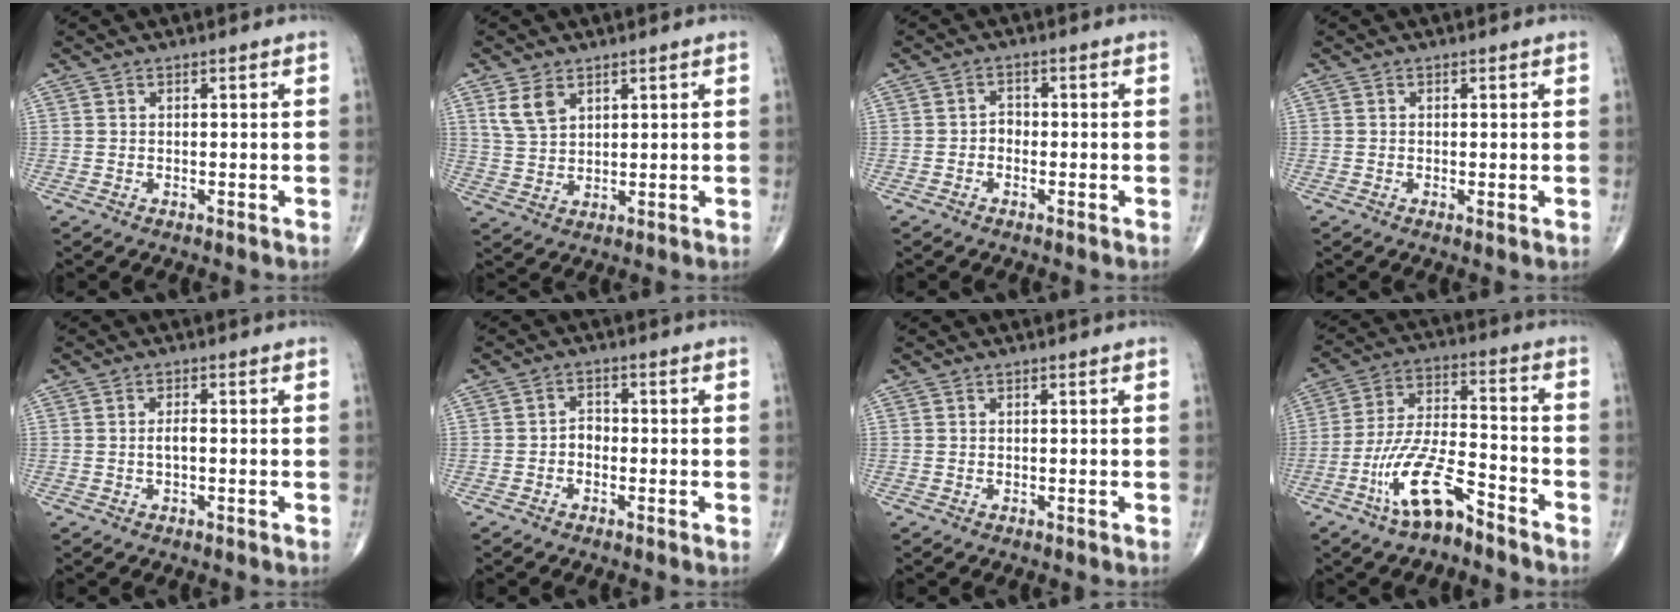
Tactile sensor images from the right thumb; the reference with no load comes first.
{"total": 5.2, "force": [2.9, 3.1, 3.1], "torque": [-0.055, -0.010, 0.065]}
{"total": 1.8, "force": [-0.6, 1.4, 1.0], "torque": [-0.002, 0.007, -0.017]}
{"total": 0.8, "force": [-0.1, 0.2, 0.8], "torque": [-0.020, -0.005, -0.003]}
{"total": 1.6, "force": [-0.3, 0.6, 1.5], "torque": [-0.028, 0.002, -0.005]}
{"total": 2.3, "force": [-0.8, 1.7, 1.3], "torque": [-0.007, 0.010, -0.020]}
{"total": 0.0}
{"total": 12.7, "force": [-8.6, 3.9, 8.6], "torque": [-0.172, 0.072, -0.165]}